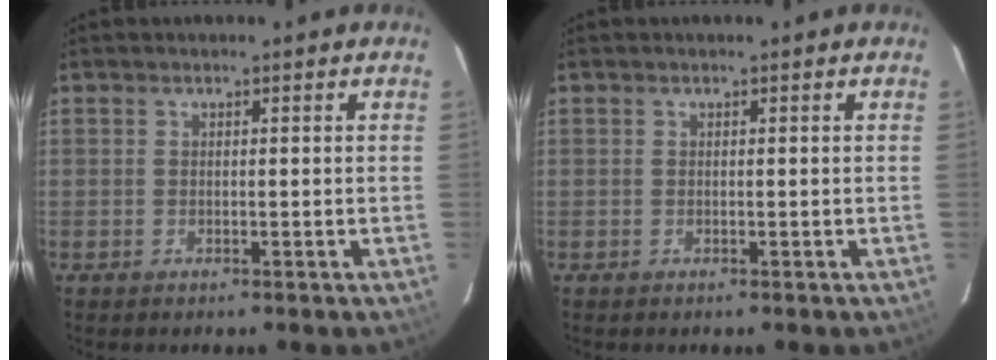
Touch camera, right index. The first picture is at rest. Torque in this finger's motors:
{"motor_torque": [0.00, 0.00, 0.04, 0.00]}